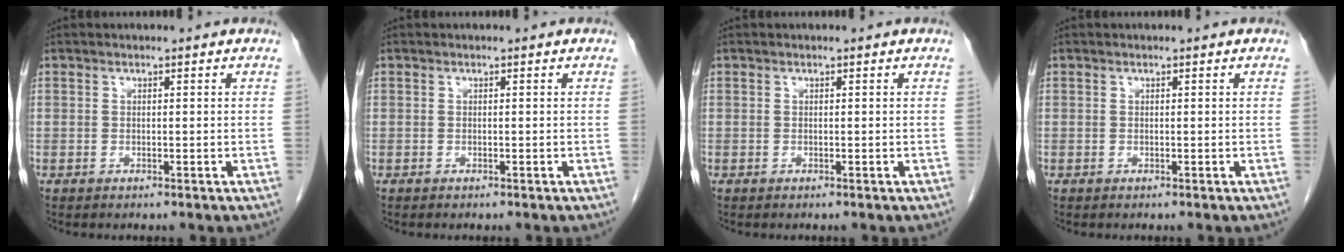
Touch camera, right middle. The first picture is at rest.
{"total": 0.0}
{"total": 0.0}
{"total": 0.0}